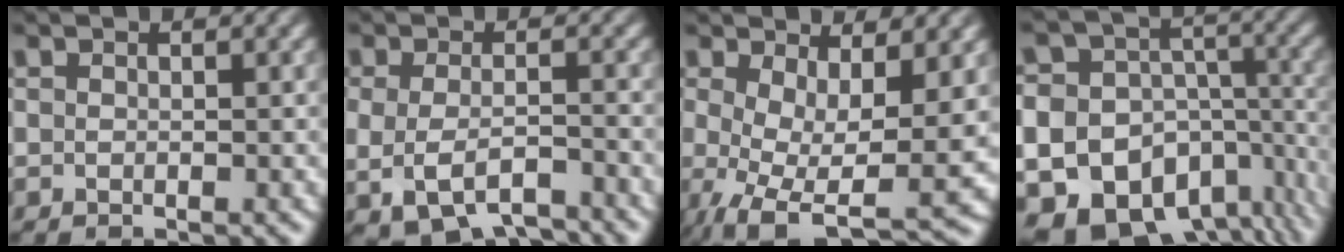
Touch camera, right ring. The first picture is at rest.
{"total": 5.6, "force": [-3.1, 3.2, 3.4], "torque": [-0.065, -0.026, -0.037]}
{"total": 7.6, "force": [-1.7, 3.9, 6.3], "torque": [-0.119, -0.050, -0.003]}
{"total": 21.6, "force": [-7.7, 18.0, 9.0], "torque": [-0.200, -0.093, -0.118]}